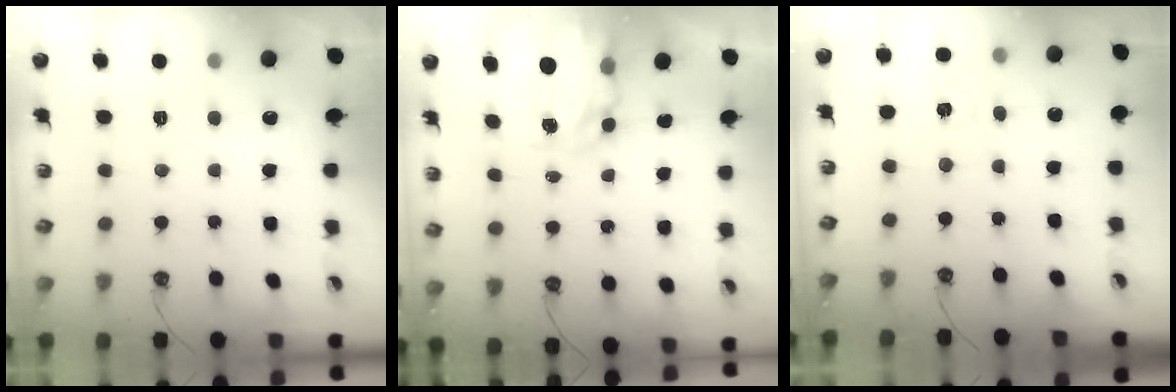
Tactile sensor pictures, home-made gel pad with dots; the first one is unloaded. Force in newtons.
{"total": 7.6, "press": 7.6, "slide": 0.6}
{"total": 1.9, "press": 1.8, "slide": 0.3}